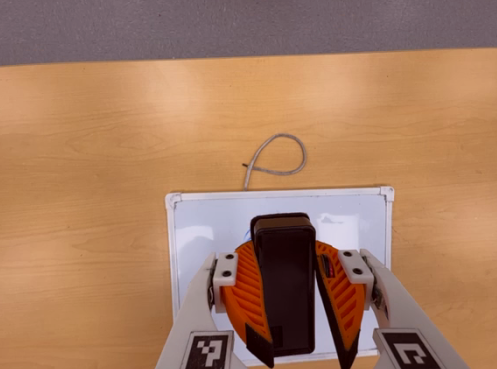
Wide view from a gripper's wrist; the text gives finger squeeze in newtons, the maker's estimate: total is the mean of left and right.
{"total": 11.6, "left": 11.3, "right": 11.9}